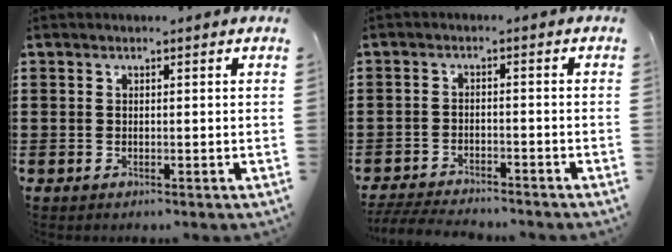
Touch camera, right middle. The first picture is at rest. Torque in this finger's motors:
{"motor_torque": [0.06, 0.03, 0.03, 0.05]}